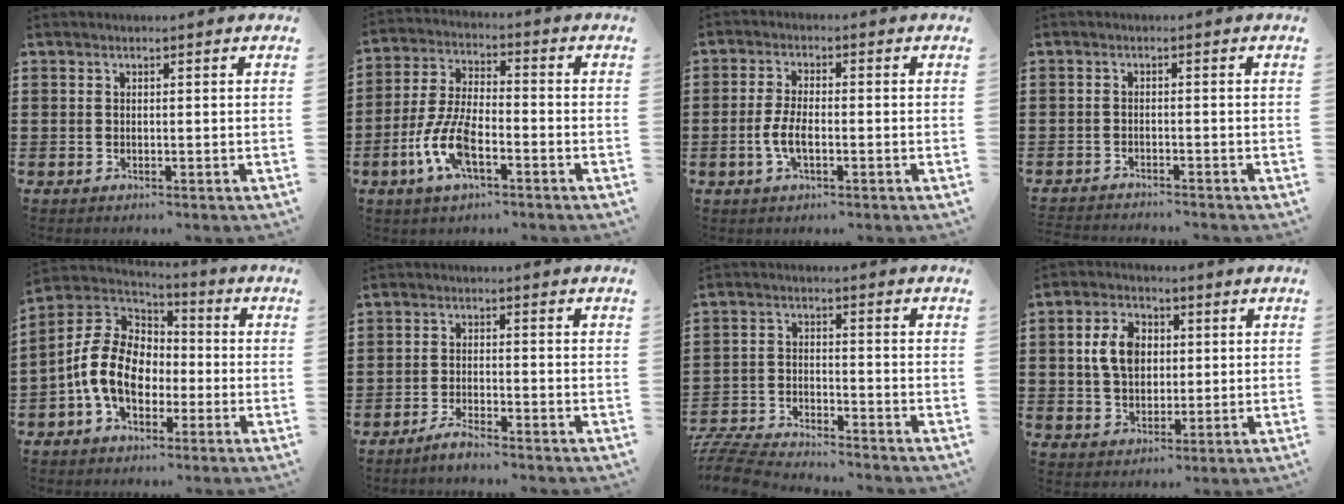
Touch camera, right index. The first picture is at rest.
{"total": 8.8, "force": [-3.7, 3.5, 7.1], "torque": [-0.172, -0.009, -0.073]}
{"total": 4.4, "force": [-1.2, 1.6, 4.0], "torque": [-0.089, -0.003, -0.025]}
{"total": 1.7, "force": [-1.7, -0.1, -0.3], "torque": [0.001, 0.002, -0.038]}
{"total": 12.1, "force": [-2.7, 8.5, 8.2], "torque": [-0.207, 0.011, -0.056]}
{"total": 2.6, "force": [-2.5, 0.0, 0.8], "torque": [-0.014, 0.007, -0.047]}
{"total": 6.0, "force": [-5.9, 0.3, 0.7], "torque": [-0.034, -0.001, -0.124]}
{"total": 6.7, "force": [1.0, 4.9, 4.5], "torque": [-0.115, 0.013, 0.011]}